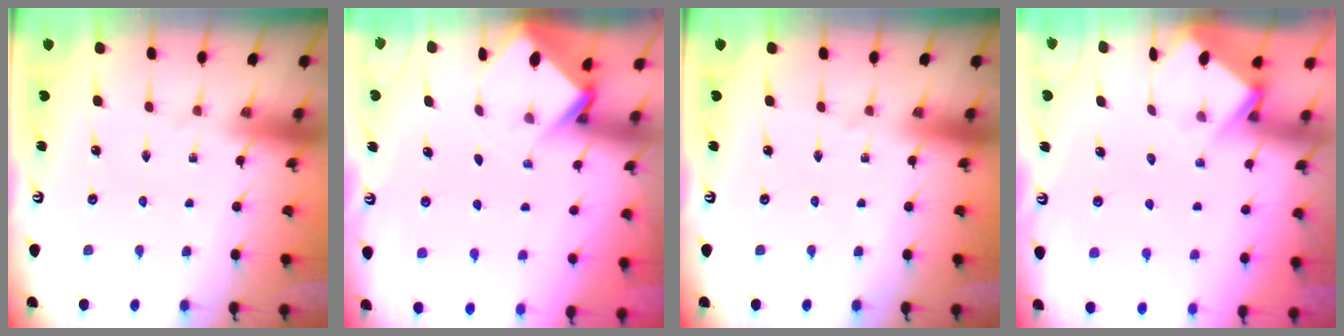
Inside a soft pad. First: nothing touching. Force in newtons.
{"total": 2.9, "press": 2.9, "slide": 0.2}
{"total": 0.0}
{"total": 3.8, "press": 3.8, "slide": 0.1}